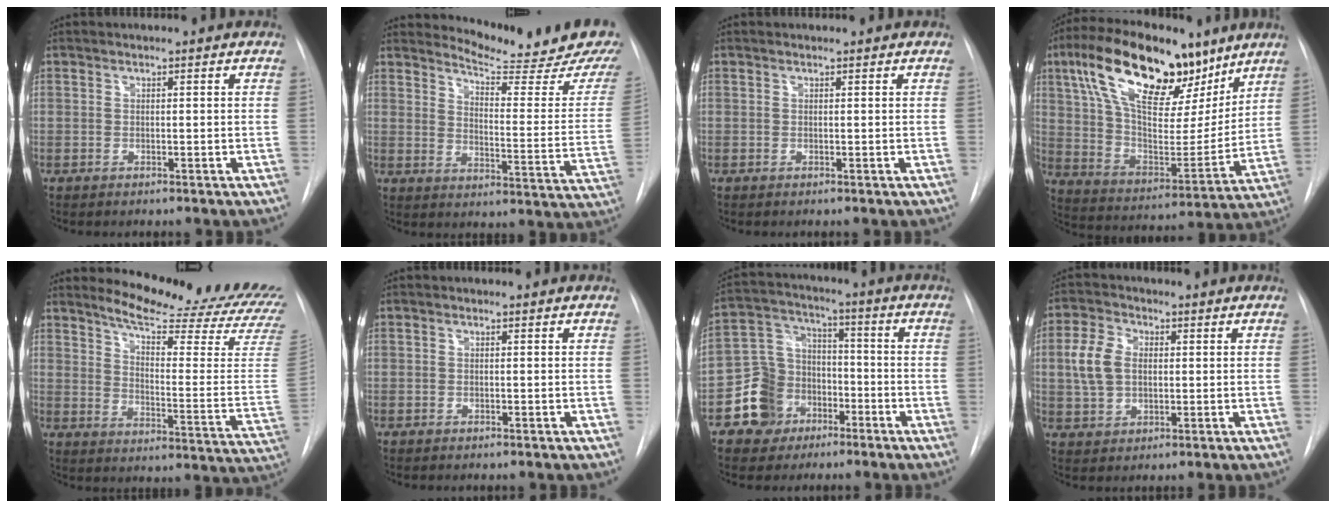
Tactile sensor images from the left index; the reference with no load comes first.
{"total": 16.4, "force": [15.6, 0.4, 5.1], "torque": [-0.072, -0.113, 0.183]}
{"total": 0.0}
{"total": 22.8, "force": [13.5, 9.1, 16.0], "torque": [-0.282, 0.027, 0.232]}
{"total": 22.3, "force": [20.5, 0.9, 8.7], "torque": [-0.125, -0.127, 0.249]}
{"total": 0.0}
{"total": 9.7, "force": [-4.8, 8.3, 1.7], "torque": [-0.032, 0.032, -0.077]}
{"total": 6.9, "force": [0.8, 4.9, 4.7], "torque": [-0.114, 0.018, 0.018]}